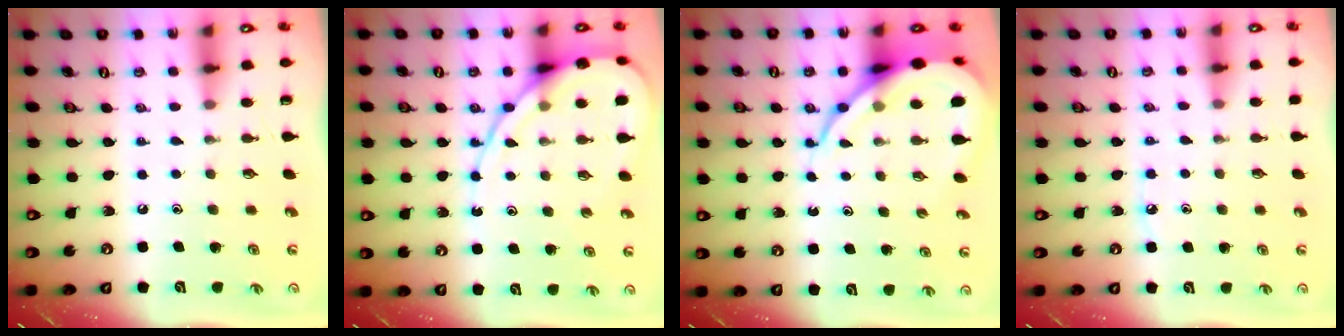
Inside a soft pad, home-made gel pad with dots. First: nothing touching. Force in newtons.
{"total": 11.6, "press": 11.5, "slide": 1.2}
{"total": 12.6, "press": 12.5, "slide": 1.2}
{"total": 5.0, "press": 5.0, "slide": 0.7}